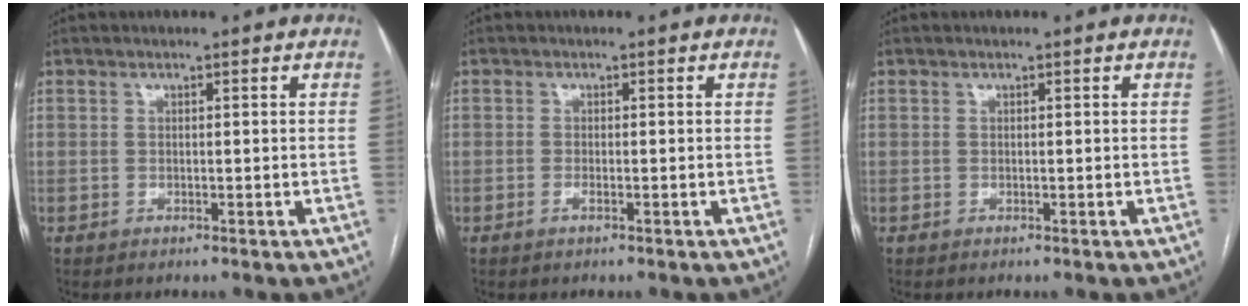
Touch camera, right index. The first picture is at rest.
{"total": 1.0, "force": [-0.5, 0.2, 0.9], "torque": [-0.019, -0.001, -0.008]}
{"total": 0.0}